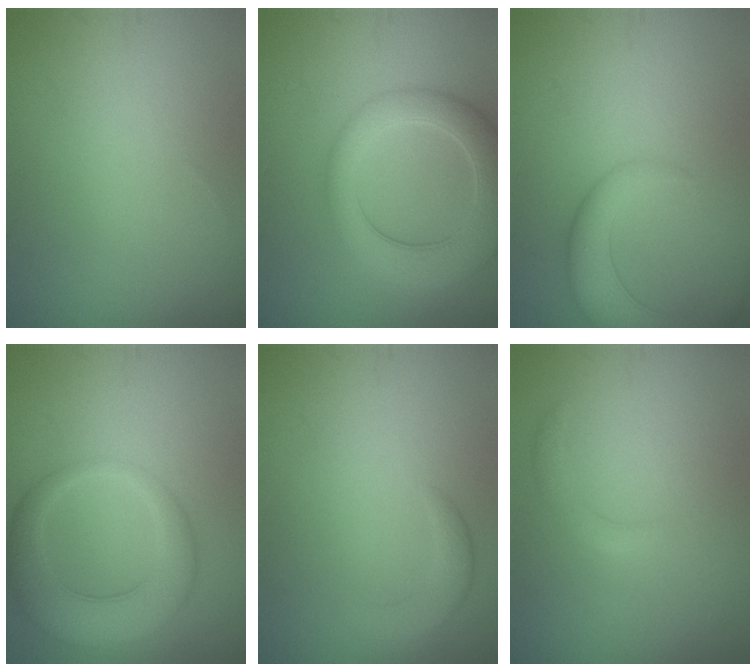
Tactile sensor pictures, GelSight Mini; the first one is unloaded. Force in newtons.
{"total": 6.6, "press": 6.5, "slide": 0.6}
{"total": 5.3, "press": 5.3, "slide": 0.3}
{"total": 5.4, "press": 5.4, "slide": 0.2}
{"total": 2.1, "press": 2.1, "slide": 0.2}
{"total": 1.1, "press": 1.1, "slide": 0.1}